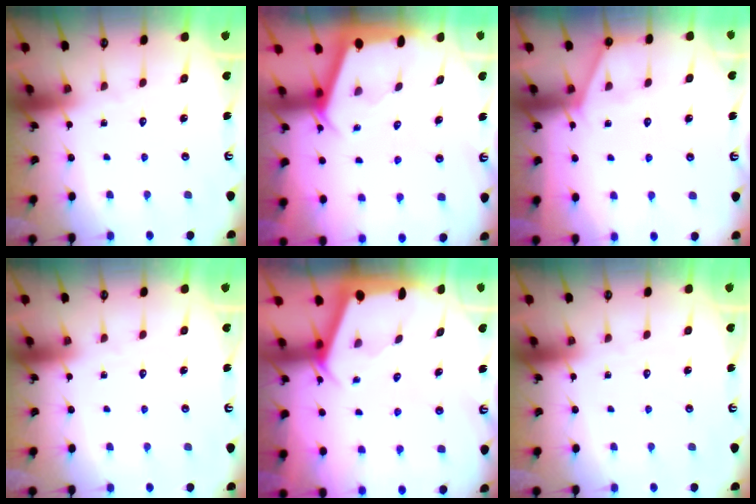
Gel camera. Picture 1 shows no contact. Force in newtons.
{"total": 2.3, "press": 2.3, "slide": 0.3}
{"total": 4.1, "press": 4.1, "slide": 0.4}
{"total": 0.0}
{"total": 2.3, "press": 2.3, "slide": 0.3}
{"total": 0.0}